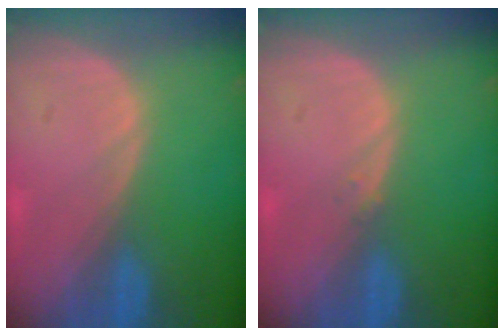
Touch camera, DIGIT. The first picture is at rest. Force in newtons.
{"total": 0.6, "press": 0.5, "slide": 0.3}